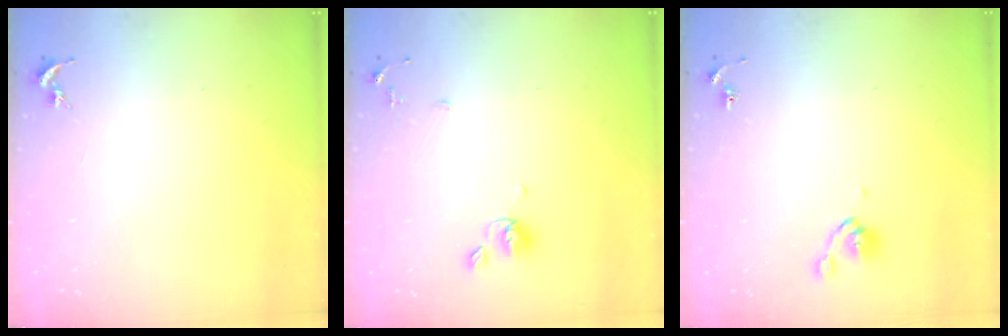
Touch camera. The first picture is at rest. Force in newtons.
{"total": 7.9, "press": 7.6, "slide": 2.0}
{"total": 4.8, "press": 4.7, "slide": 1.1}